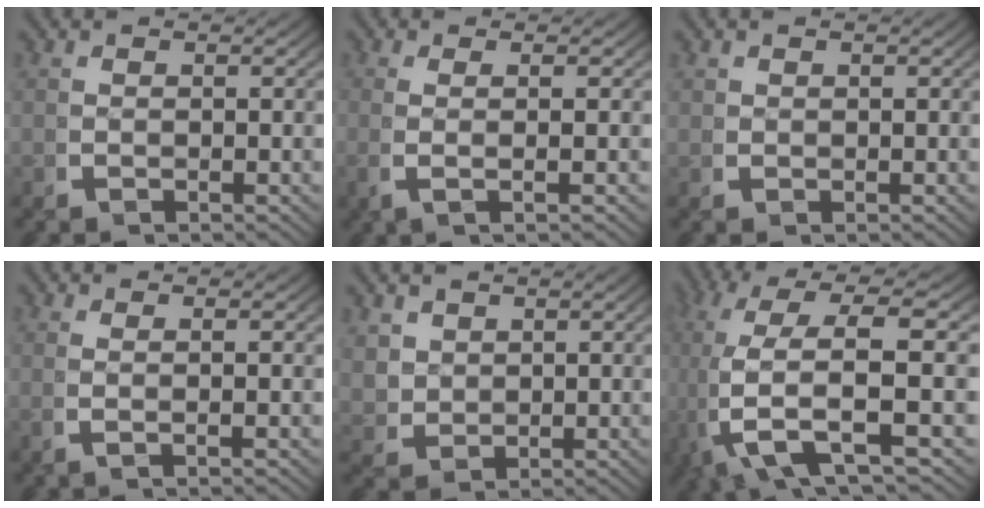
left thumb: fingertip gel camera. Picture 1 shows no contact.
{"total": 2.1, "force": [0.0, -0.6, 2.0], "torque": [-0.048, 0.000, -0.001]}
{"total": 0.6, "force": [0.4, 0.5, 0.1], "torque": [-0.001, -0.002, 0.010]}
{"total": 1.3, "force": [0.0, -0.8, 1.0], "torque": [-0.026, 0.003, -0.002]}
{"total": 3.3, "force": [0.8, 2.8, 1.6], "torque": [-0.050, -0.026, 0.028]}
{"total": 10.9, "force": [0.5, 4.7, 9.8], "torque": [-0.227, -0.021, 0.015]}